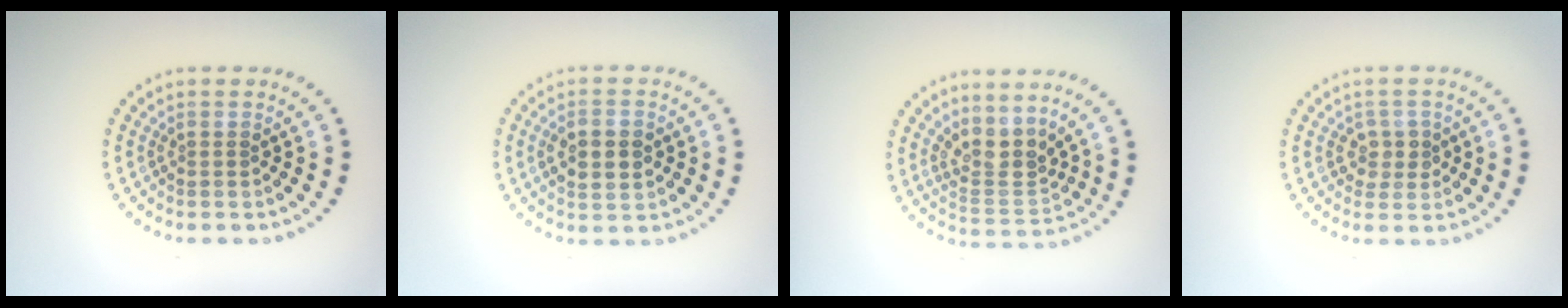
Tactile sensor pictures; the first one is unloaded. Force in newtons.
{"total": 4.3, "press": 4.3, "slide": 0.2}
{"total": 3.3, "press": 2.5, "slide": 2.1}
{"total": 1.7, "press": 1.6, "slide": 0.5}